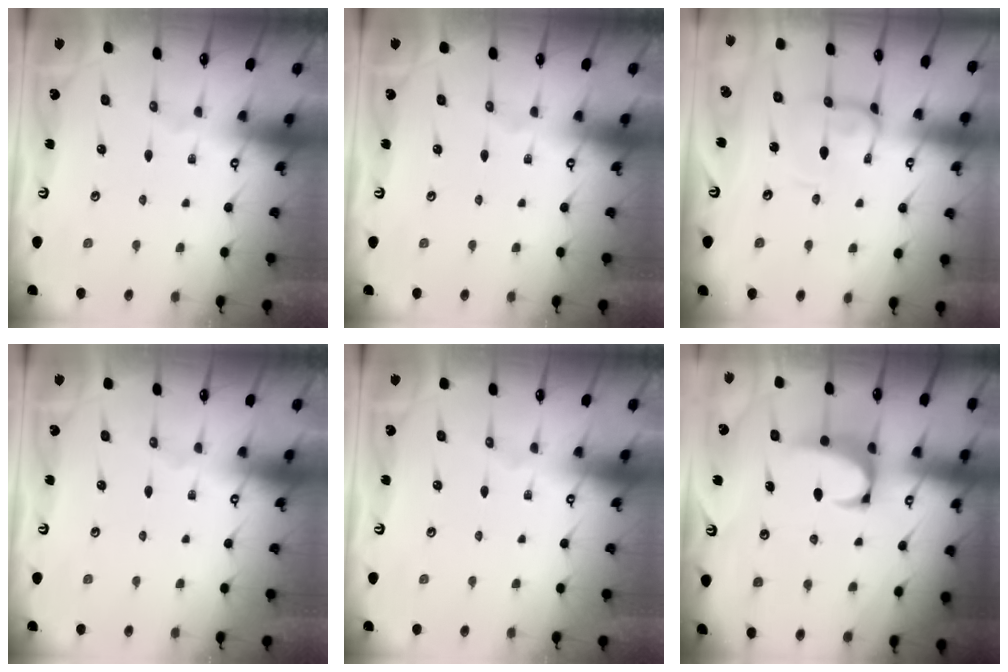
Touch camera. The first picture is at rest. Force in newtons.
{"total": 0.0}
{"total": 4.2, "press": 4.1, "slide": 0.8}
{"total": 0.0}
{"total": 0.0}
{"total": 2.1, "press": 1.8, "slide": 0.9}